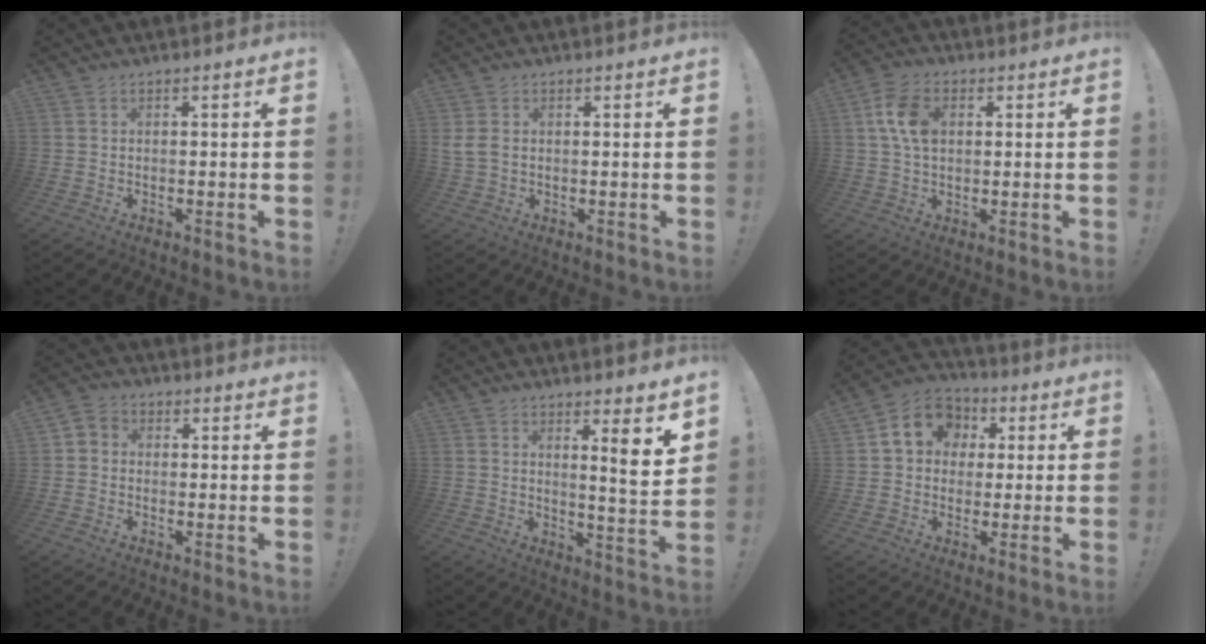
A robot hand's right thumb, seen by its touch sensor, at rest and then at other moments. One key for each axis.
{"total": 3.4, "fx": 0.8, "fy": 2.4, "fz": 2.3, "tx": -0.047, "ty": 0.002, "tz": 0.017}
{"total": 9.8, "fx": 2.0, "fy": 6.6, "fz": 7.0, "tx": -0.129, "ty": 0.009, "tz": 0.039}
{"total": 3.5, "fx": 0.1, "fy": 3.1, "fz": 1.5, "tx": -0.025, "ty": 0.006, "tz": 0.005}
{"total": 7.7, "fx": 3.9, "fy": -0.1, "fz": 6.7, "tx": -0.075, "ty": -0.043, "tz": 0.052}
{"total": 11.7, "fx": 2.8, "fy": 10.0, "fz": 5.4, "tx": -0.072, "ty": 0.001, "tz": 0.059}